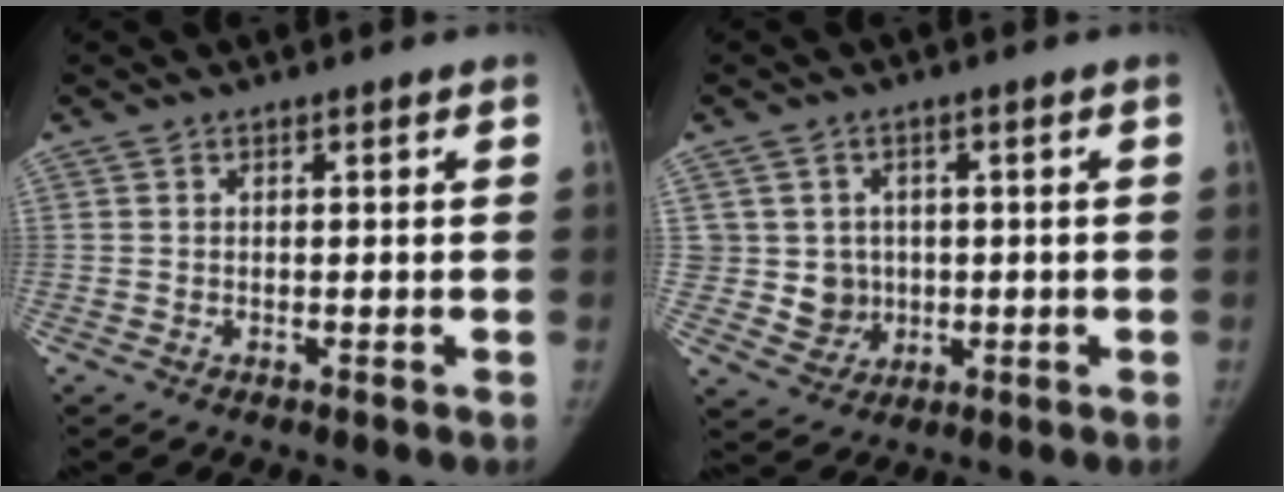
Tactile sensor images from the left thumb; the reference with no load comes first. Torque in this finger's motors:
{"motor_torque": [-0.09, 0.09, 0.18, -0.18, 0.00]}